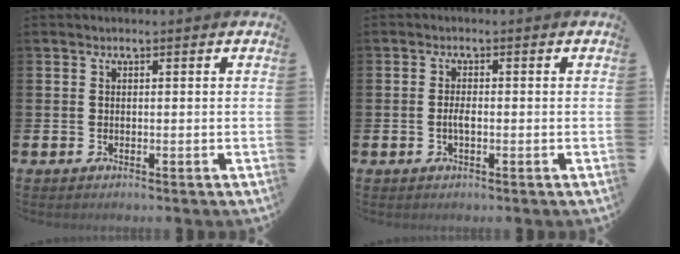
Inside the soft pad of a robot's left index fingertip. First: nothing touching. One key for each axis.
{"total": 1.7, "fx": -0.4, "fy": 0.6, "fz": 1.5, "tx": -0.024, "ty": -0.001, "tz": -0.008}